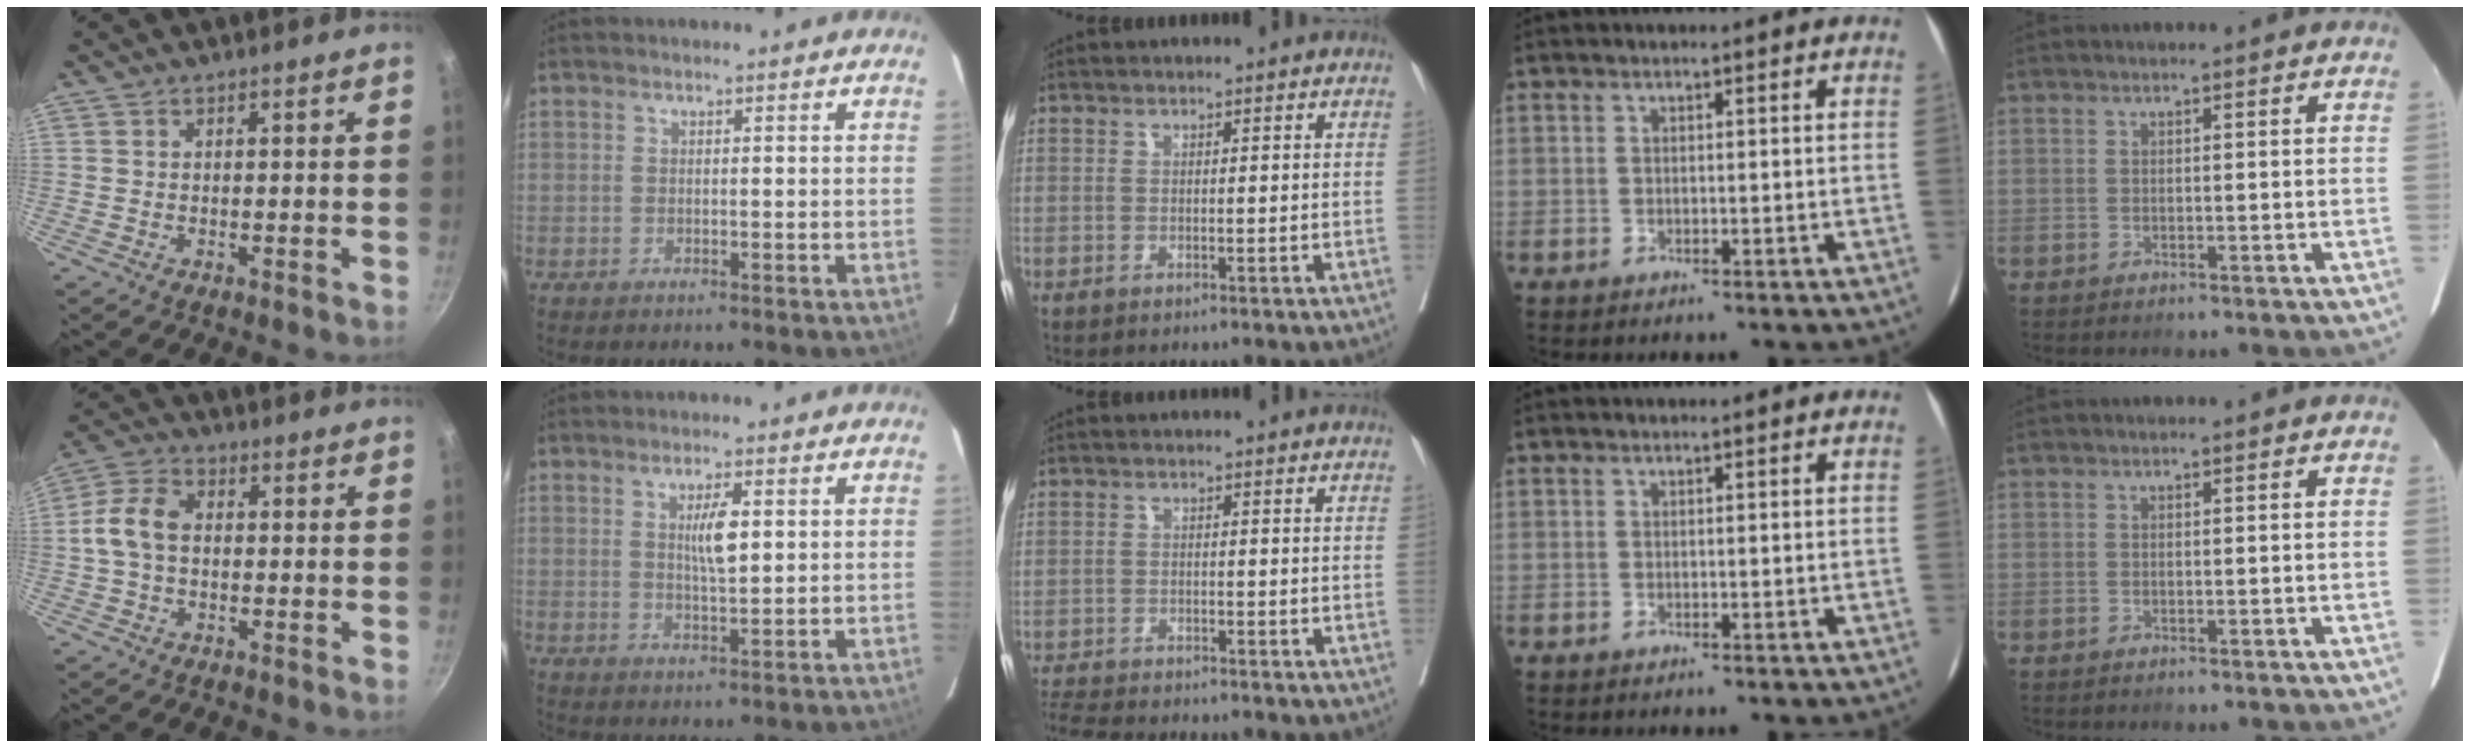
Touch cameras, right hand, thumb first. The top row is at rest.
{"thumb": {"total": 7.7, "force": [-0.1, 5.3, 5.7], "torque": [-0.113, 0.025, -0.009]}, "index": {"total": 4.3, "force": [1.0, 0.7, 4.1], "torque": [-0.071, 0.000, 0.018]}, "middle": {"total": 7.9, "force": [-7.4, 0.9, 2.8], "torque": [-0.049, -0.015, -0.120]}}